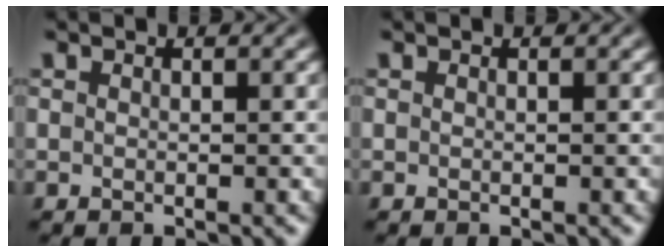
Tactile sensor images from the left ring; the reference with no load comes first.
{"total": 0.0}